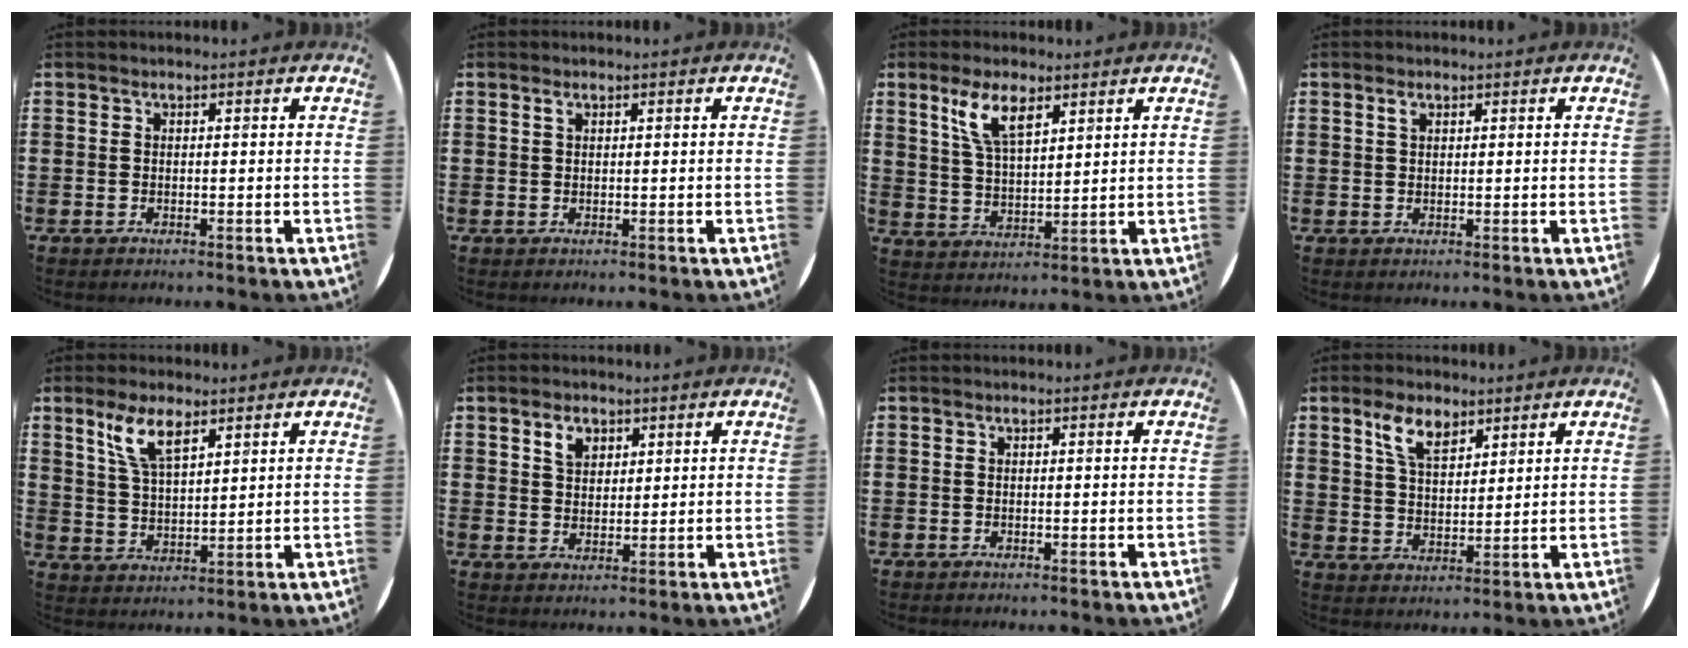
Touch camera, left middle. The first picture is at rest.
{"total": 0.7, "force": [0.4, 0.3, 0.4], "torque": [-0.002, -0.001, 0.006]}
{"total": 6.6, "force": [4.2, 2.3, 4.4], "torque": [-0.099, 0.003, 0.075]}
{"total": 1.1, "force": [0.7, 0.6, 0.6], "torque": [-0.006, 0.001, 0.010]}
{"total": 6.1, "force": [4.2, 2.0, 4.0], "torque": [-0.091, 0.002, 0.074]}
{"total": 3.0, "force": [1.9, 2.0, 1.2], "torque": [-0.011, -0.002, 0.032]}
{"total": 0.0}
{"total": 5.7, "force": [4.1, 2.5, 3.1], "torque": [-0.064, -0.004, 0.073]}